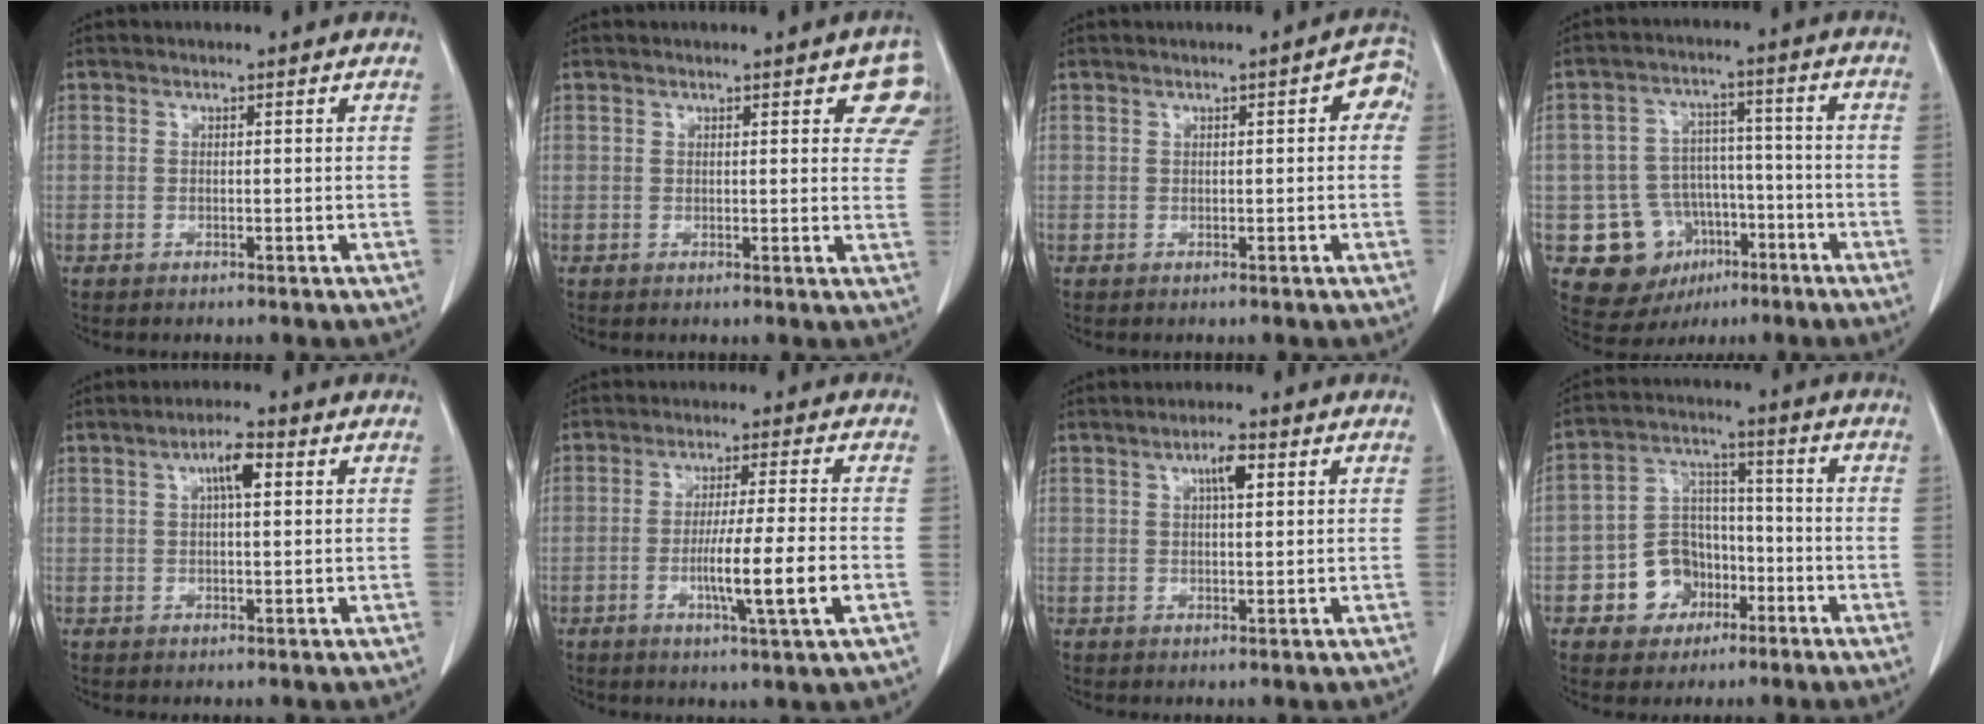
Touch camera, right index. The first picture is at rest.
{"total": 6.1, "force": [3.8, 2.2, 4.2], "torque": [-0.032, -0.008, 0.024]}
{"total": 3.0, "force": [0.4, 1.1, 2.7], "torque": [-0.022, 0.011, -0.001]}
{"total": 10.7, "force": [-4.5, 9.1, 3.4], "torque": [-0.051, 0.034, -0.058]}
{"total": 4.0, "force": [1.2, 0.9, 3.7], "torque": [-0.067, 0.010, 0.020]}
{"total": 9.1, "force": [-2.4, -0.7, 8.7], "torque": [-0.144, -0.012, -0.040]}
{"total": 3.3, "force": [1.3, 0.8, 3.0], "torque": [-0.053, 0.004, 0.021]}
{"total": 8.9, "force": [-3.8, 7.4, 3.2], "torque": [-0.063, 0.027, -0.058]}